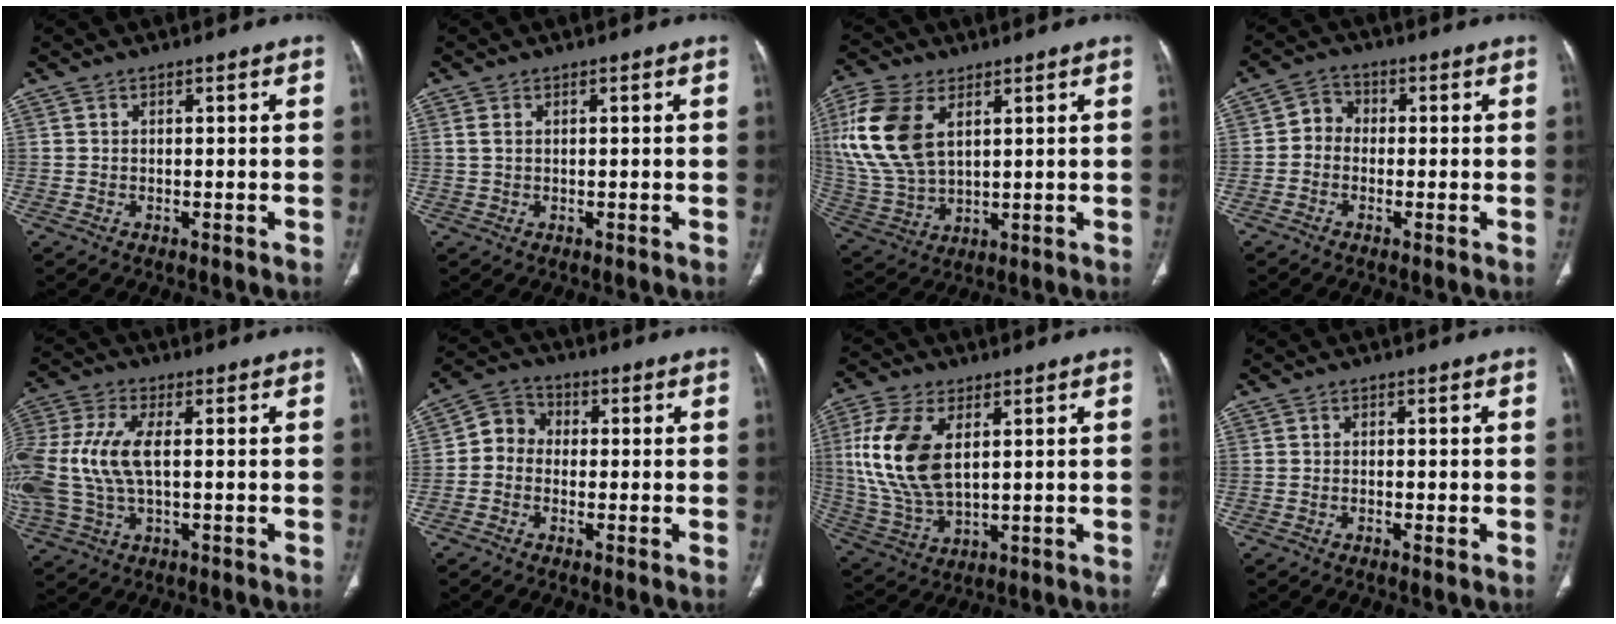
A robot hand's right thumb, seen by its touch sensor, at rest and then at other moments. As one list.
[{"total": 1.4, "force": [0.5, 0.9, 1.0], "torque": [-0.029, 0.006, 0.013]}, {"total": 16.7, "force": [5.5, 9.7, 12.4], "torque": [-0.273, -0.011, 0.114]}, {"total": 4.0, "force": [-0.7, 3.5, 1.8], "torque": [-0.012, 0.014, -0.029]}, {"total": 15.8, "force": [0.5, 8.1, 13.6], "torque": [-0.344, 0.010, 0.014]}, {"total": 5.5, "force": [-0.7, 4.9, 2.5], "torque": [-0.025, 0.020, -0.032]}, {"total": 15.1, "force": [3.4, 8.2, 12.2], "torque": [-0.263, -0.009, 0.074]}, {"total": 1.0, "force": [-0.4, 0.3, 0.9], "torque": [-0.020, 0.000, -0.008]}]